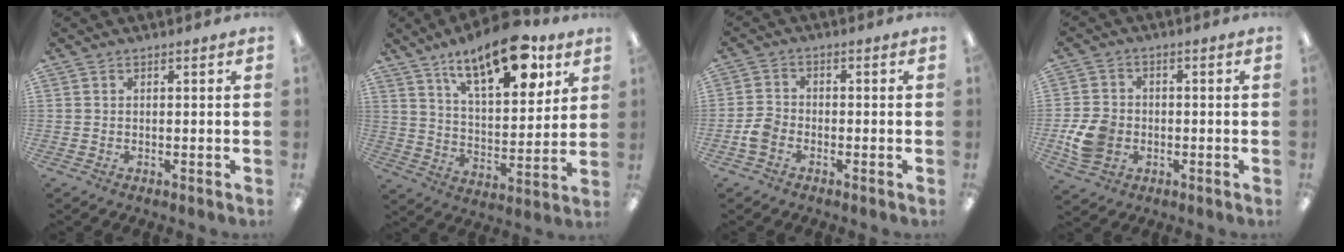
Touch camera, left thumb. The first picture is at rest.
{"total": 17.5, "force": [12.3, 6.5, 10.6], "torque": [-0.160, -0.066, 0.204]}
{"total": 4.2, "force": [-2.2, 2.9, 2.2], "torque": [-0.040, 0.011, -0.040]}
{"total": 8.4, "force": [-2.2, 6.7, 4.6], "torque": [-0.100, 0.012, -0.039]}